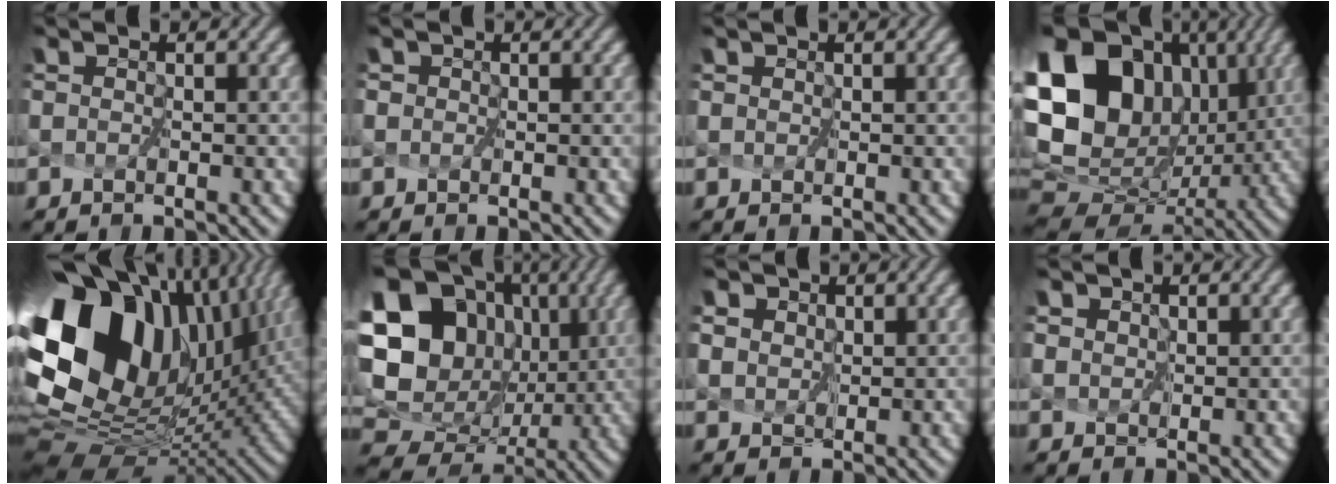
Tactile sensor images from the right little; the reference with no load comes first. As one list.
[{"total": 0.7, "force": [0.0, 0.6, 0.1], "torque": [0.001, 0.006, -0.001]}, {"total": 0.7, "force": [0.4, 0.5, 0.3], "torque": [-0.003, 0.003, 0.003]}, {"total": 19.5, "force": [5.5, 15.1, 11.1], "torque": [-0.249, 0.027, 0.113]}, {"total": 18.1, "force": [5.6, 11.7, 12.6], "torque": [-0.275, 0.007, 0.117]}, {"total": 21.1, "force": [5.8, 17.6, 10.2], "torque": [-0.234, 0.026, 0.100]}, {"total": 5.7, "force": [3.1, 4.1, 2.5], "torque": [-0.064, 0.021, 0.033]}, {"total": 3.8, "force": [1.8, 2.7, 1.8], "torque": [-0.040, 0.024, 0.009]}]